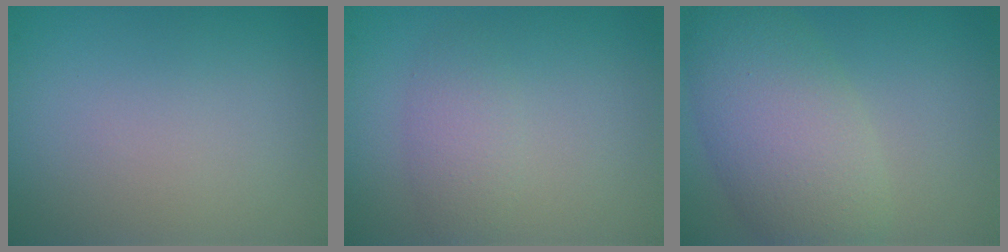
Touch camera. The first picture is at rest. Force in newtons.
{"total": 2.2, "press": 2.1, "slide": 0.1}
{"total": 7.0, "press": 7.0, "slide": 0.3}